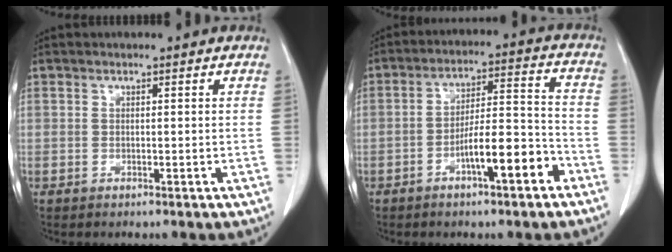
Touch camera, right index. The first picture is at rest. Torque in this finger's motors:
{"motor_torque": [1.33, -0.80, 0.66, 0.16]}